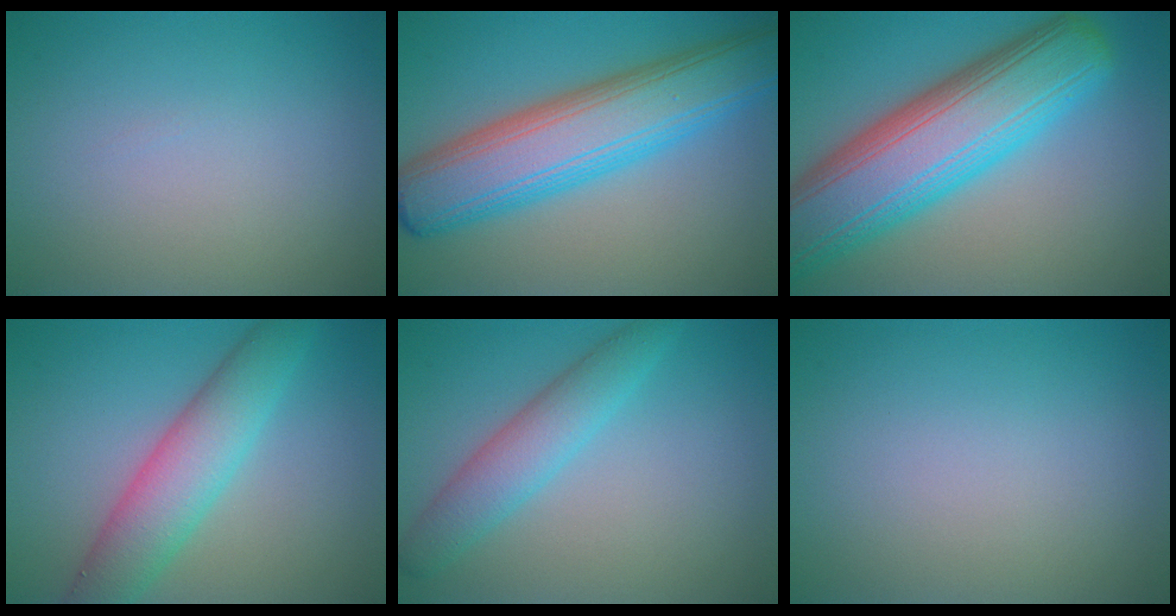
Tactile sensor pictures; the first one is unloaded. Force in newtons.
{"total": 10.0, "press": 10.0, "slide": 0.2}
{"total": 12.6, "press": 12.6, "slide": 0.4}
{"total": 5.9, "press": 5.9, "slide": 0.0}
{"total": 3.8, "press": 3.8, "slide": 0.0}
{"total": 0.0}